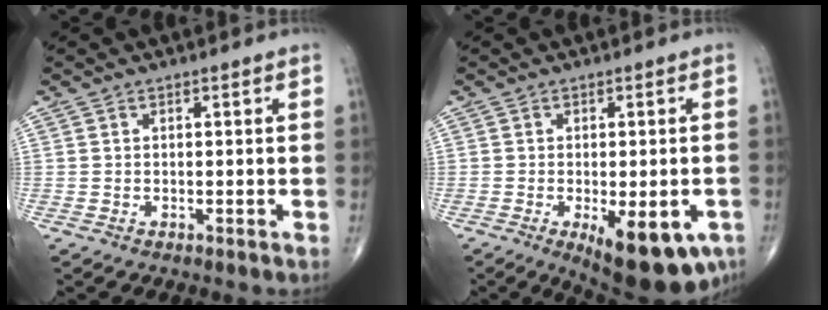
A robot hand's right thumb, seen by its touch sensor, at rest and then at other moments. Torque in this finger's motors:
{"motor_torque": [1.73, 1.57, 0.73, -0.19, 0.24]}